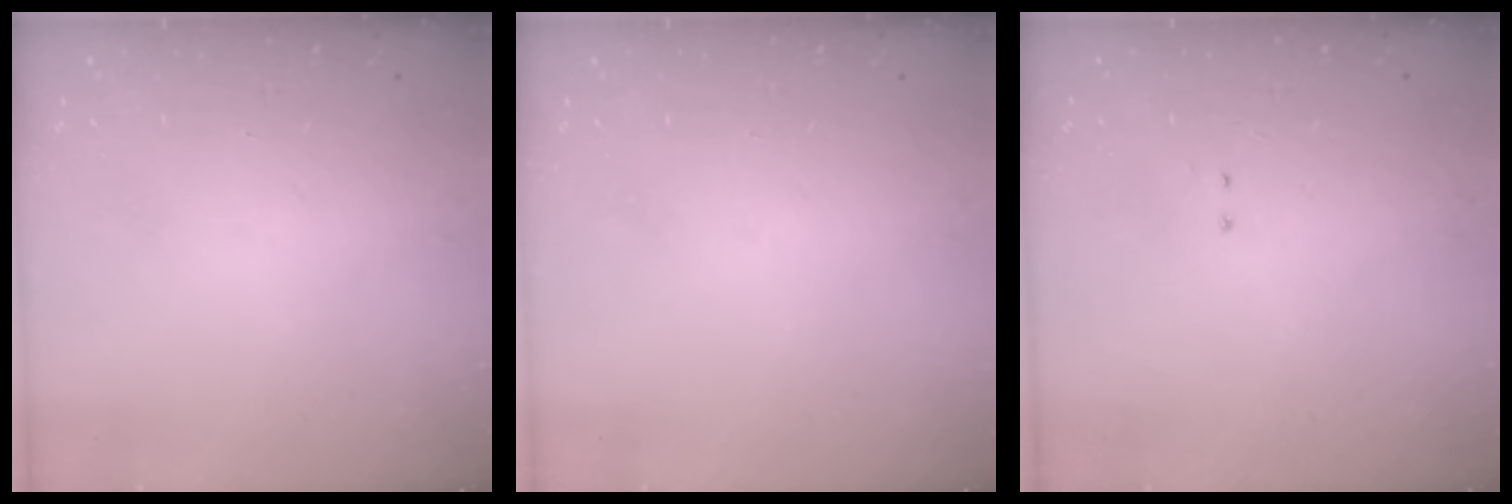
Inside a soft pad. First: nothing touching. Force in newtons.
{"total": 0.0}
{"total": 2.0, "press": 2.0, "slide": 0.4}